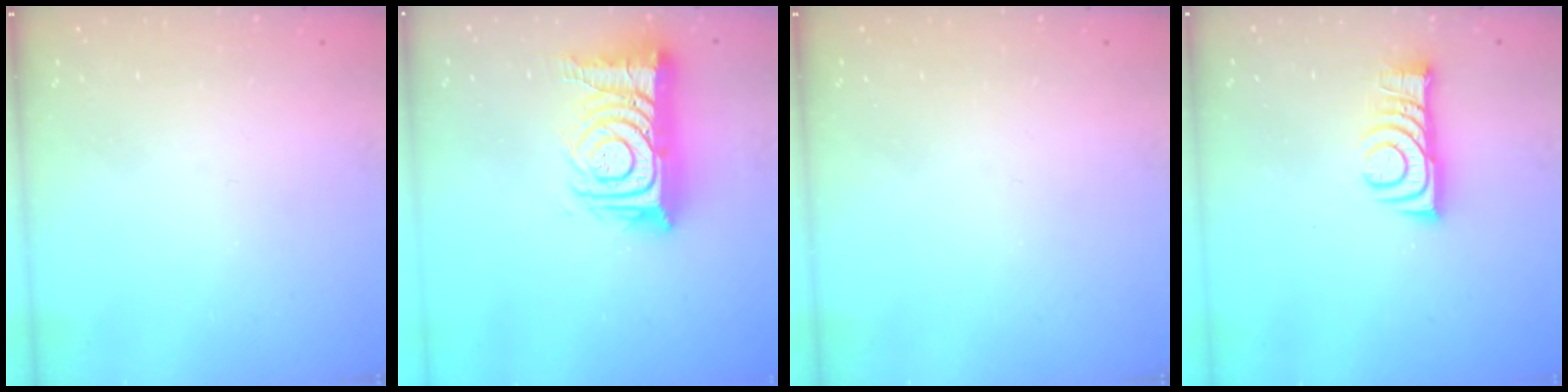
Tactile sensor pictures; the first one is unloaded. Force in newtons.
{"total": 17.6, "press": 17.5, "slide": 1.6}
{"total": 0.0}
{"total": 8.8, "press": 8.8, "slide": 0.8}